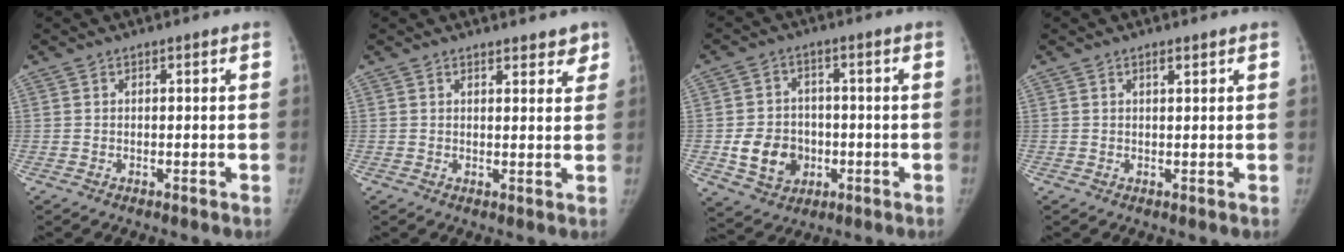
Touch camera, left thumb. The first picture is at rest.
{"total": 3.8, "force": [3.1, 1.5, 1.6], "torque": [0.007, -0.015, 0.037]}
{"total": 9.5, "force": [-1.9, 8.1, 4.7], "torque": [-0.048, 0.008, -0.024]}
{"total": 1.1, "force": [0.8, 0.3, 0.8], "torque": [-0.011, -0.004, 0.014]}